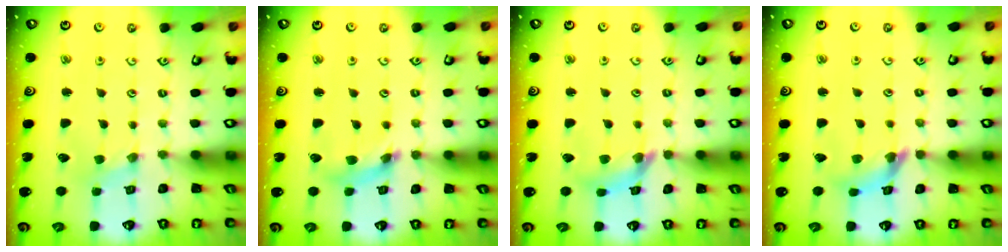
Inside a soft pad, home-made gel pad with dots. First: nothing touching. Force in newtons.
{"total": 6.8, "press": 6.7, "slide": 0.8}
{"total": 7.3, "press": 7.3, "slide": 0.8}
{"total": 7.3, "press": 7.3, "slide": 0.7}